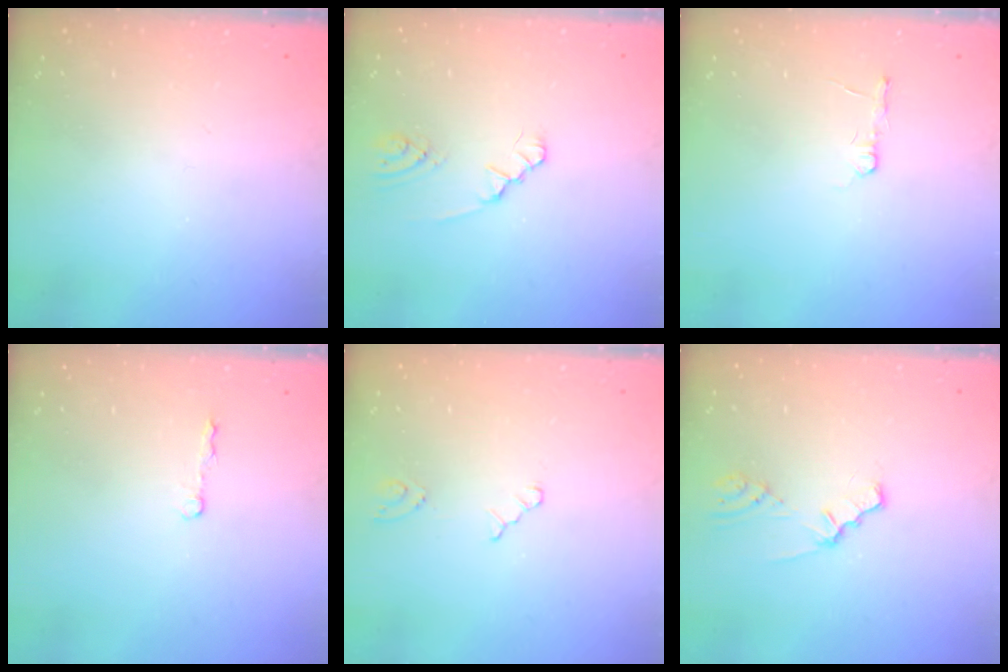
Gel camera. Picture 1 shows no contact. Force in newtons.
{"total": 1.7, "press": 1.6, "slide": 0.3}
{"total": 2.7, "press": 2.7, "slide": 0.4}
{"total": 3.3, "press": 3.3, "slide": 0.5}
{"total": 2.8, "press": 2.8, "slide": 0.4}
{"total": 1.1, "press": 1.1, "slide": 0.2}